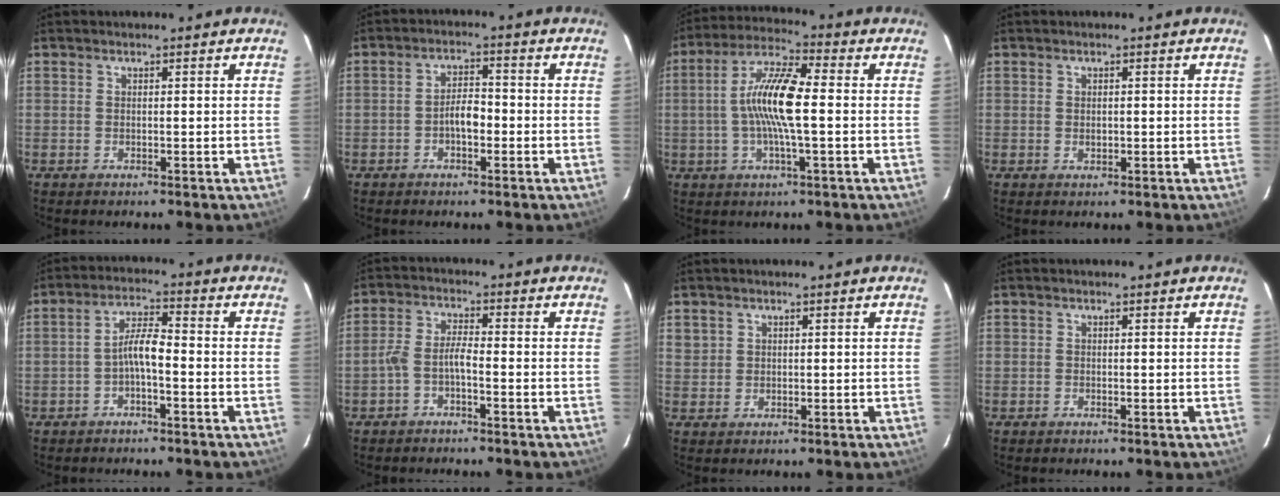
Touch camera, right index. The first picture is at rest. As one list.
[{"total": 3.8, "force": [-1.5, 1.8, 3.1], "torque": [-0.058, 0.010, -0.026]}, {"total": 11.7, "force": [-0.5, 2.2, 11.5], "torque": [-0.227, 0.013, -0.016]}, {"total": 1.3, "force": [0.0, 1.0, 0.7], "torque": [-0.010, 0.000, 0.002]}, {"total": 4.3, "force": [-1.9, 0.9, 3.7], "torque": [-0.077, 0.013, -0.035]}, {"total": 3.4, "force": [-2.0, 0.7, 2.7], "torque": [-0.069, 0.013, -0.040]}, {"total": 2.1, "force": [1.0, 1.8, 0.2], "torque": [0.005, 0.006, 0.020]}, {"total": 0.0}]